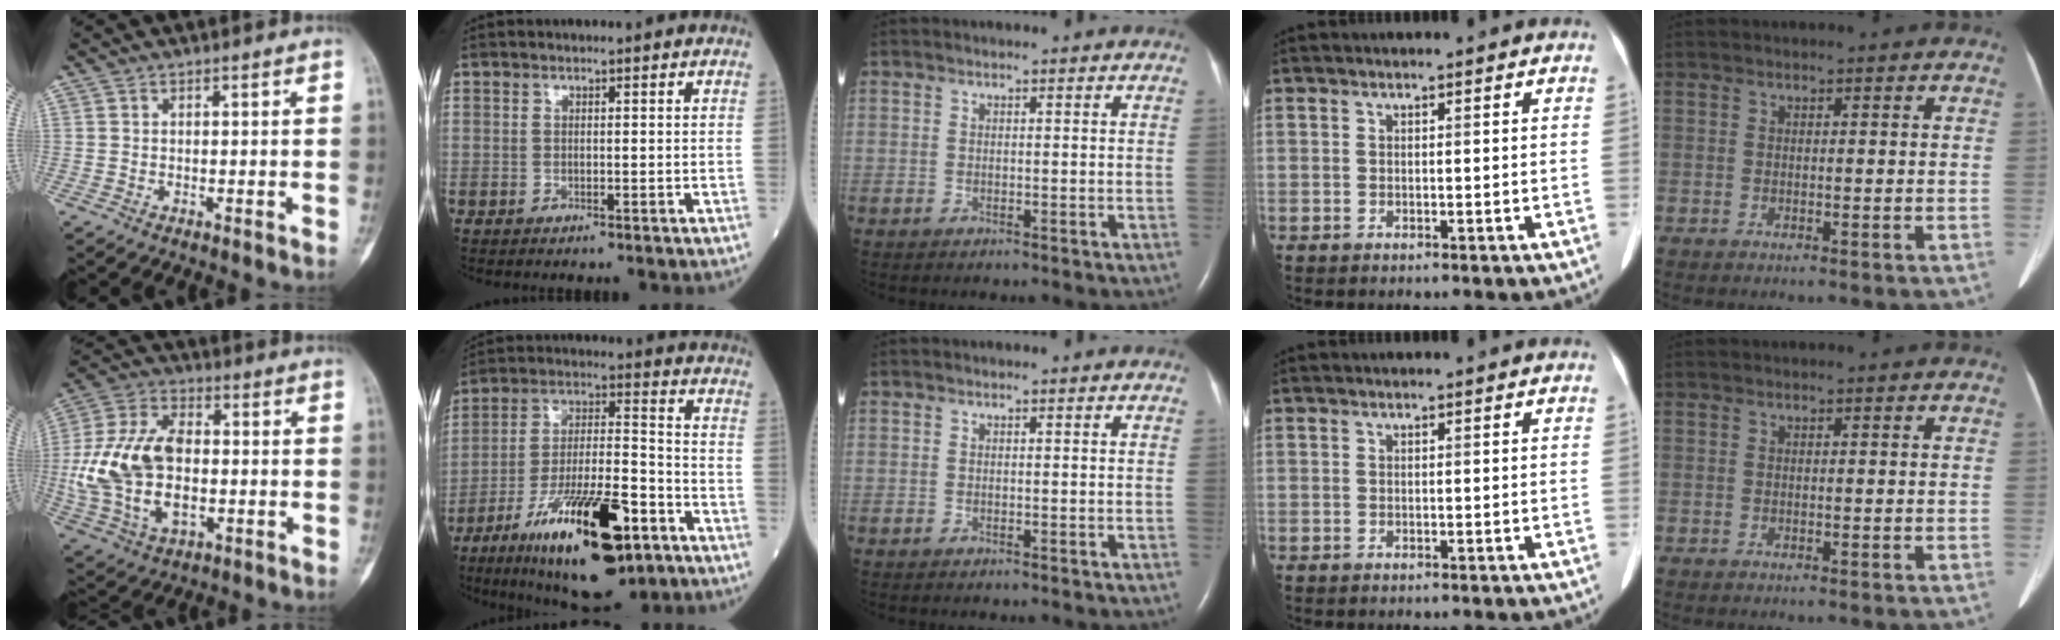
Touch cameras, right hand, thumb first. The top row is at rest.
{"thumb": {"total": 19.2, "force": [-0.9, 11.4, 15.5], "torque": [-0.316, 0.010, -0.011]}, "index": {"total": 20.8, "force": [-11.4, 5.1, 16.7], "torque": [-0.280, -0.020, -0.184]}}